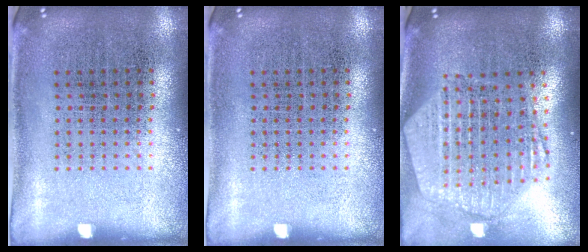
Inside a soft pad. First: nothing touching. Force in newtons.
{"total": 0.0}
{"total": 2.6, "press": 2.2, "slide": 1.5}